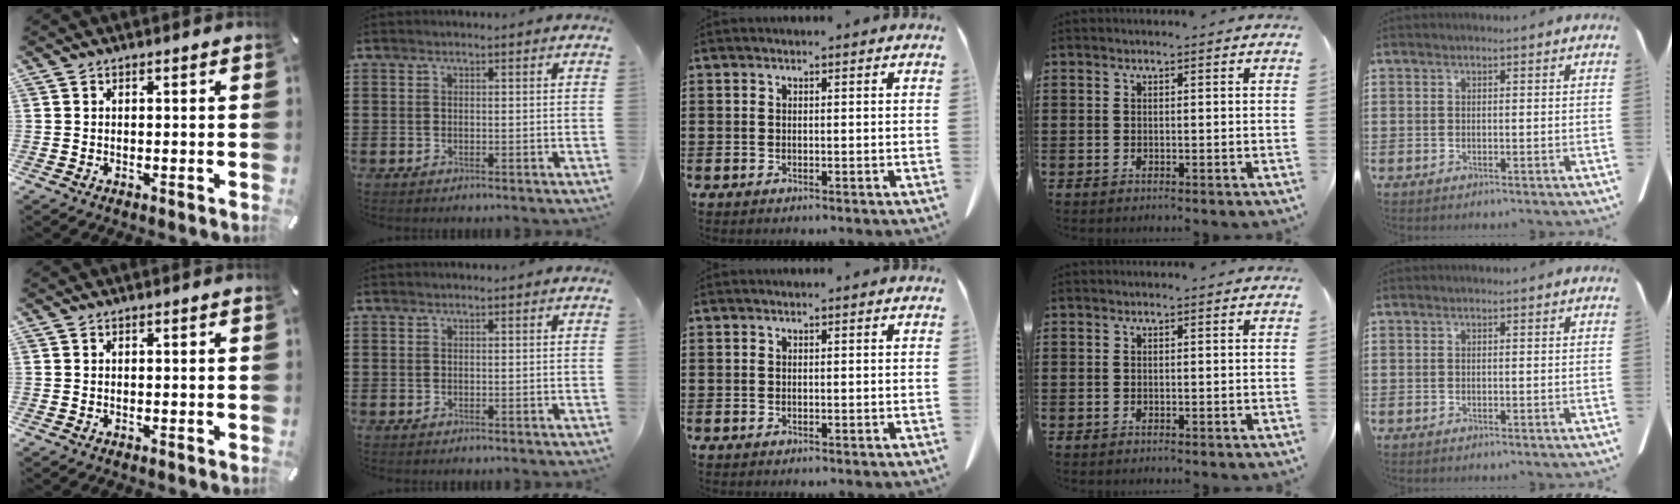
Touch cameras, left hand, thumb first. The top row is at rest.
{}